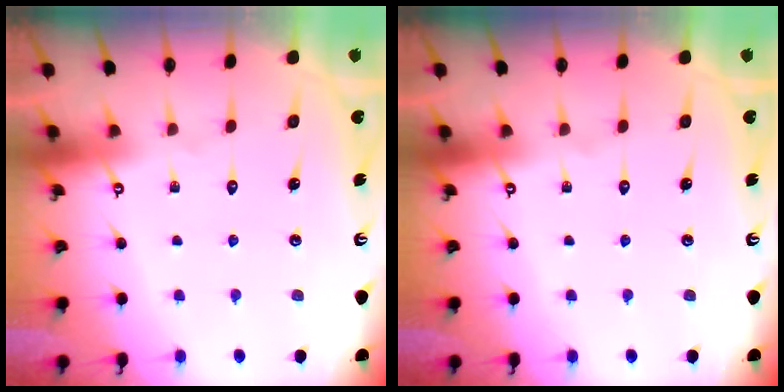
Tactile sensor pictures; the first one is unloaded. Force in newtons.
{"total": 0.0}